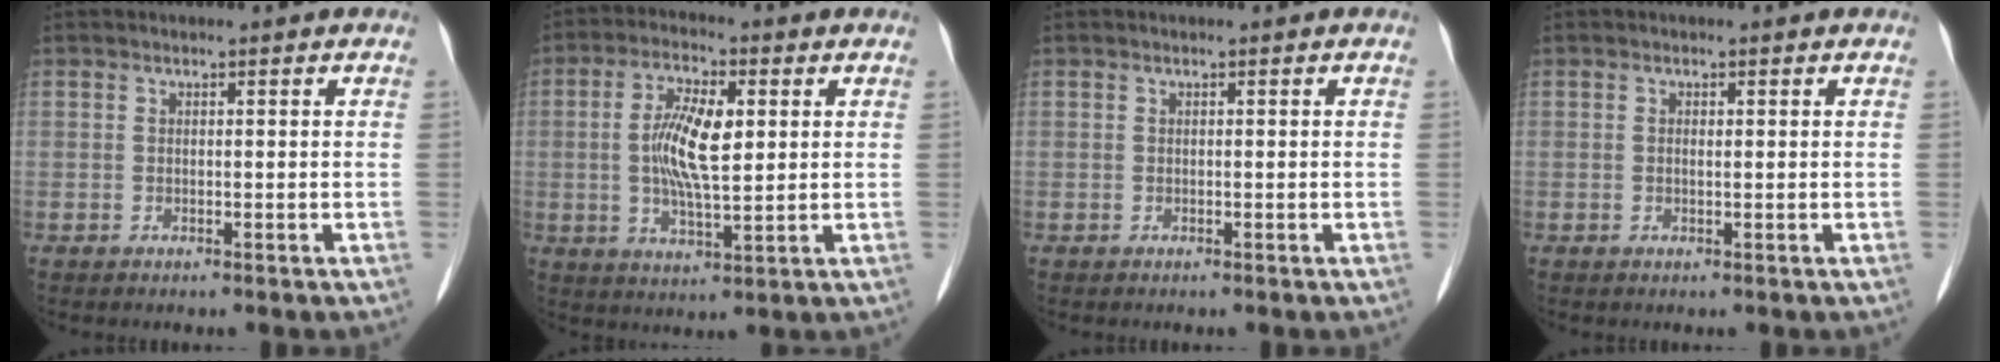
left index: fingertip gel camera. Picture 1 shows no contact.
{"total": 9.0, "force": [1.2, 2.8, 8.5], "torque": [-0.168, 0.004, 0.020]}
{"total": 0.0}
{"total": 0.5, "force": [0.1, 0.2, 0.5], "torque": [-0.013, -0.001, 0.001]}